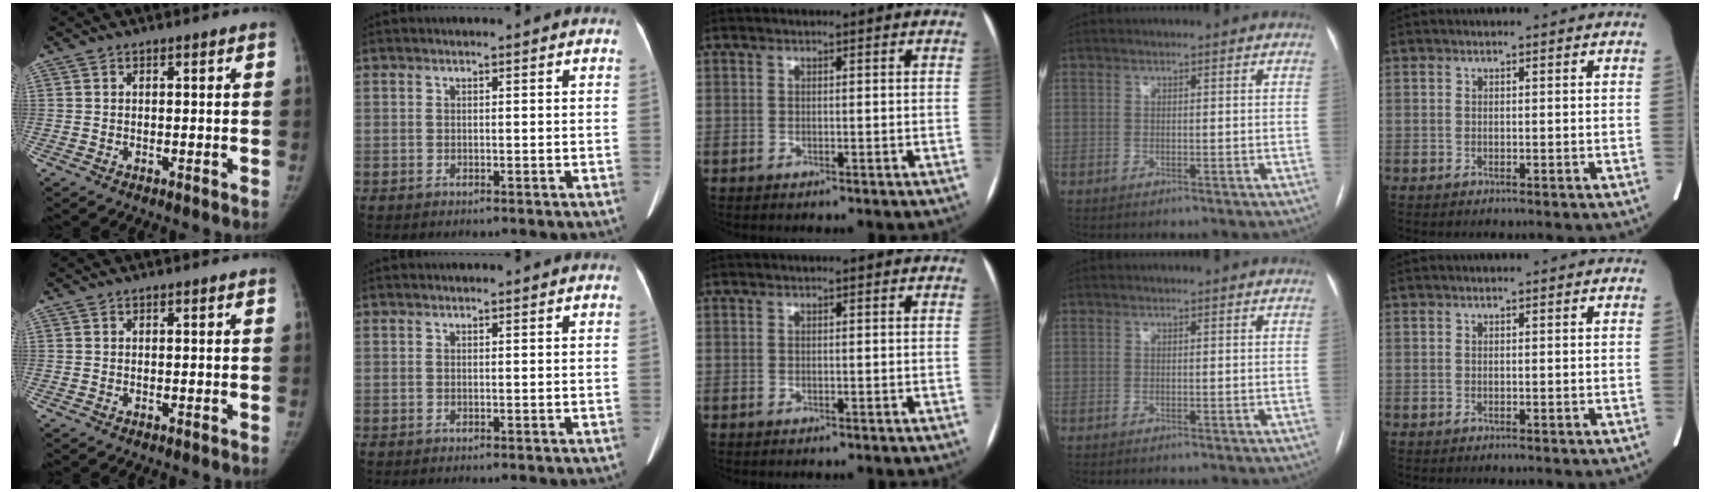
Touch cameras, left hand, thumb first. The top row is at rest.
{}